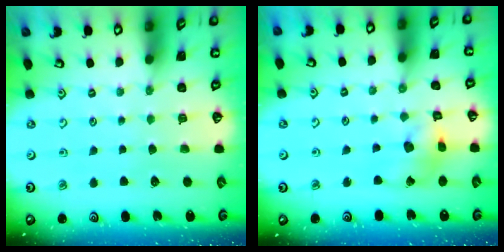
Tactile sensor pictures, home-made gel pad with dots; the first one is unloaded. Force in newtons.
{"total": 10.9, "press": 10.8, "slide": 1.4}